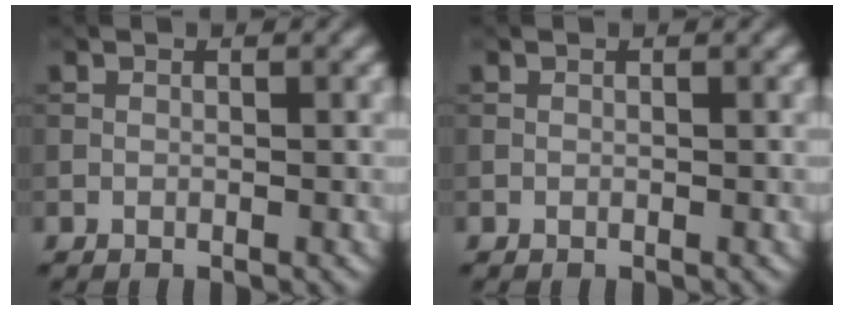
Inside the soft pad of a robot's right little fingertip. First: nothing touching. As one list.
[{"total": 0.0}]